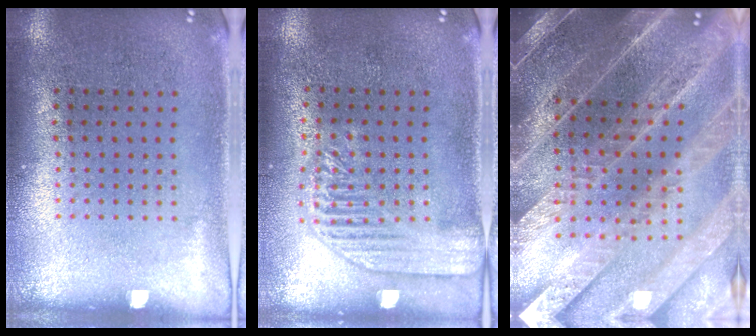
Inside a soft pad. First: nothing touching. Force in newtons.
{"total": 2.0, "press": 1.8, "slide": 0.7}
{"total": 4.0, "press": 3.7, "slide": 1.6}